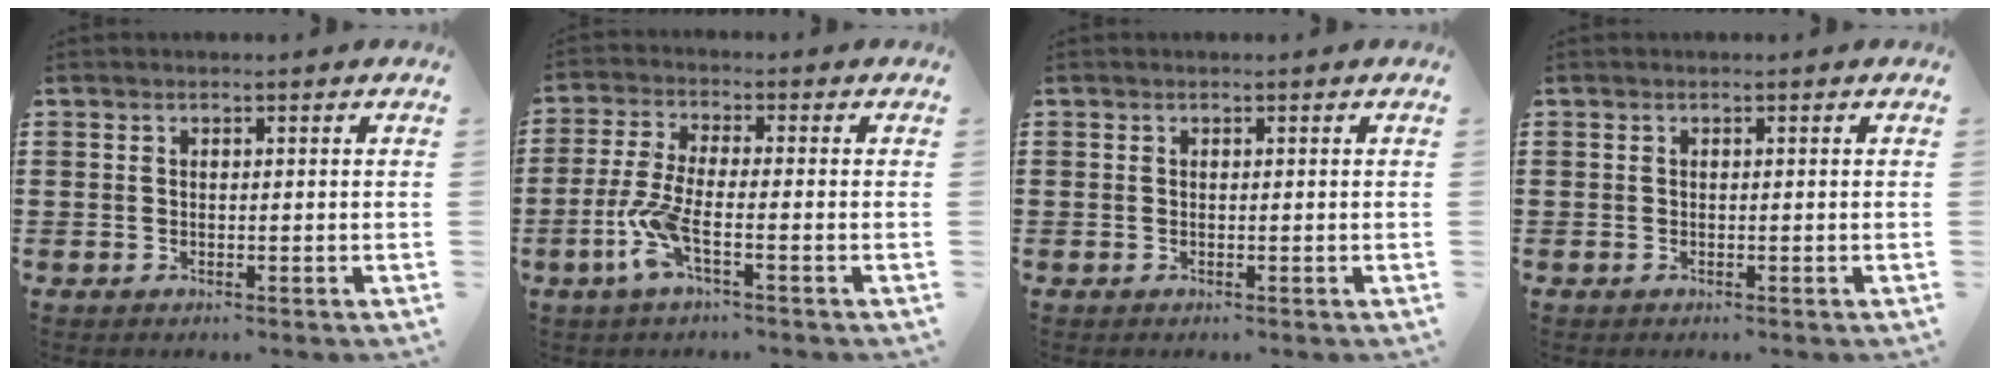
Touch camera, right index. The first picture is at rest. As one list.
[{"total": 6.1, "force": [-2.7, 1.2, 5.3], "torque": [-0.141, -0.019, -0.060]}, {"total": 0.0}, {"total": 0.0}]